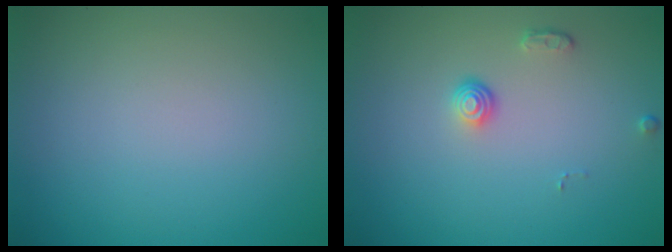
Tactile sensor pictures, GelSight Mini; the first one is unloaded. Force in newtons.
{"total": 1.3, "press": 1.0, "slide": 0.9}